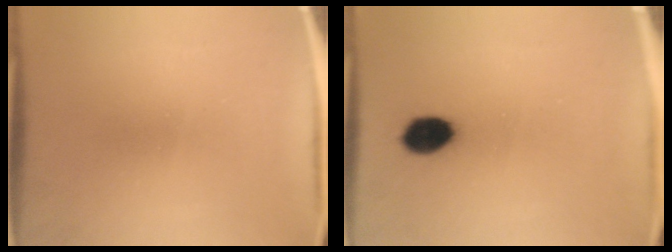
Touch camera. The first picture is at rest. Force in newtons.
{"total": 6.5}